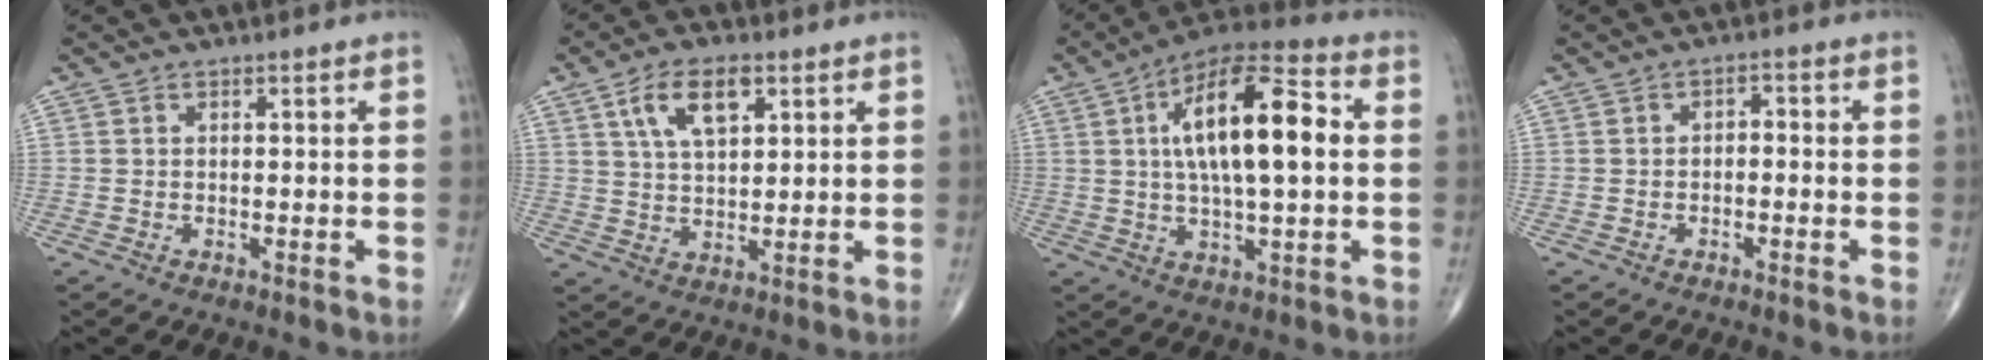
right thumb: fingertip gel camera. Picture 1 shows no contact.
{"total": 9.1, "force": [4.1, 4.4, 6.8], "torque": [-0.113, -0.011, 0.078]}
{"total": 18.1, "force": [2.7, 6.4, 16.7], "torque": [-0.276, 0.022, 0.037]}
{"total": 1.7, "force": [-0.4, 1.1, 1.3], "torque": [-0.011, 0.013, -0.013]}